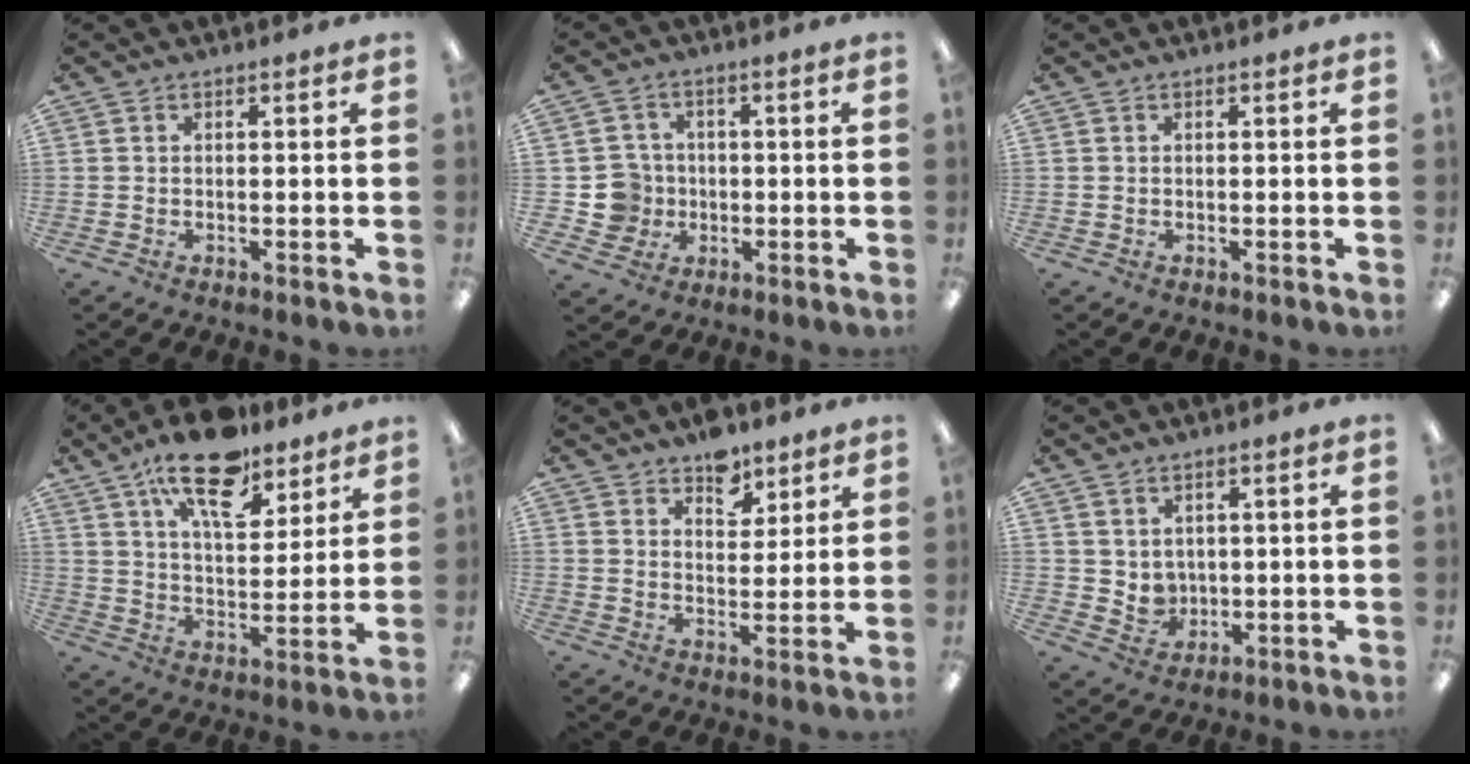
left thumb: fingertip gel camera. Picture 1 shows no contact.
{"total": 7.0, "force": [-0.7, 6.9, 1.0], "torque": [-0.025, 0.012, -0.005]}
{"total": 0.0}
{"total": 17.4, "force": [11.9, 7.4, 10.3], "torque": [-0.164, -0.054, 0.201]}
{"total": 10.2, "force": [8.6, 5.0, 2.2], "torque": [-0.027, -0.066, 0.158]}
{"total": 4.2, "force": [2.4, 3.4, 0.5], "torque": [-0.008, -0.016, 0.044]}